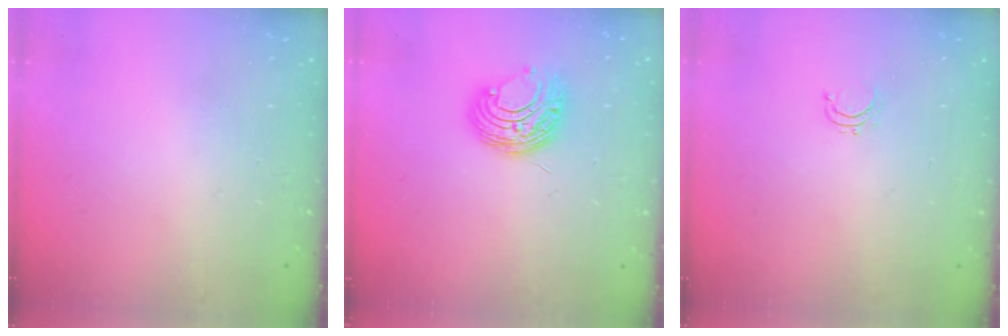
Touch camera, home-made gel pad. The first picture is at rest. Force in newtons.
{"total": 9.5, "press": 9.4, "slide": 0.9}
{"total": 3.6, "press": 3.6, "slide": 0.3}